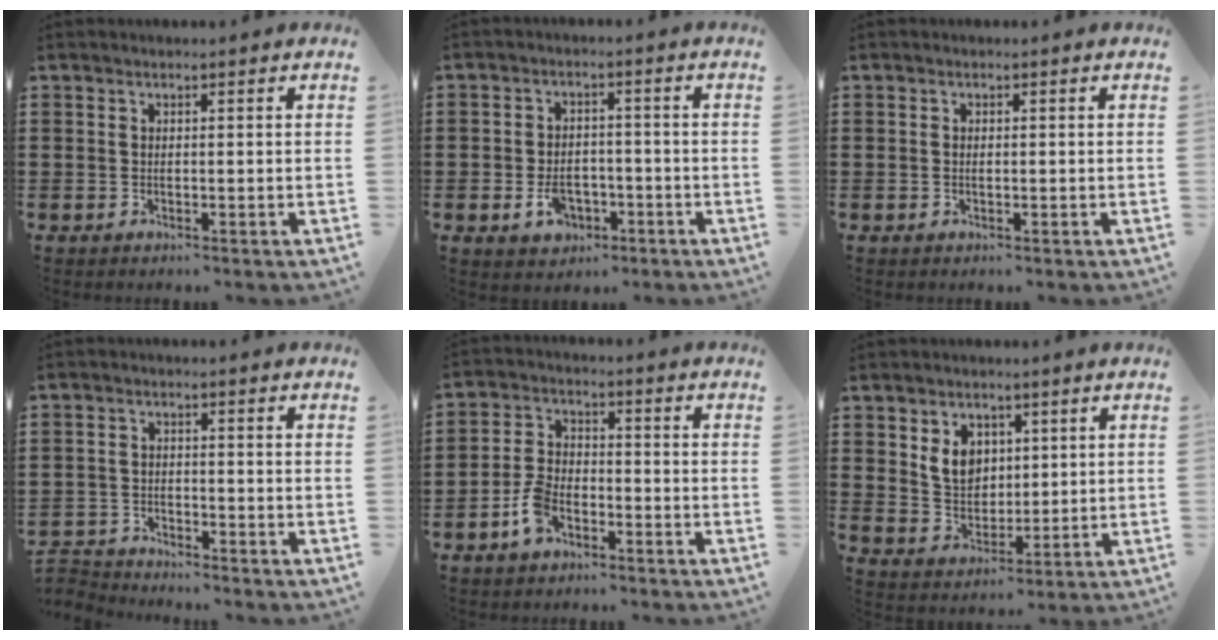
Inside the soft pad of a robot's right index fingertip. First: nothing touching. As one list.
[{"total": 4.5, "force": [-1.9, 3.2, 2.6], "torque": [-0.047, 0.001, -0.038]}, {"total": 0.6, "force": [-0.1, 0.2, 0.5], "torque": [-0.013, -0.003, -0.001]}, {"total": 2.9, "force": [-2.9, 0.3, -0.3], "torque": [-0.003, -0.001, -0.064]}, {"total": 5.6, "force": [-3.2, 2.8, 3.7], "torque": [-0.096, 0.002, -0.066]}, {"total": 5.9, "force": [2.2, 4.7, 2.7], "torque": [-0.064, 0.012, 0.039]}]